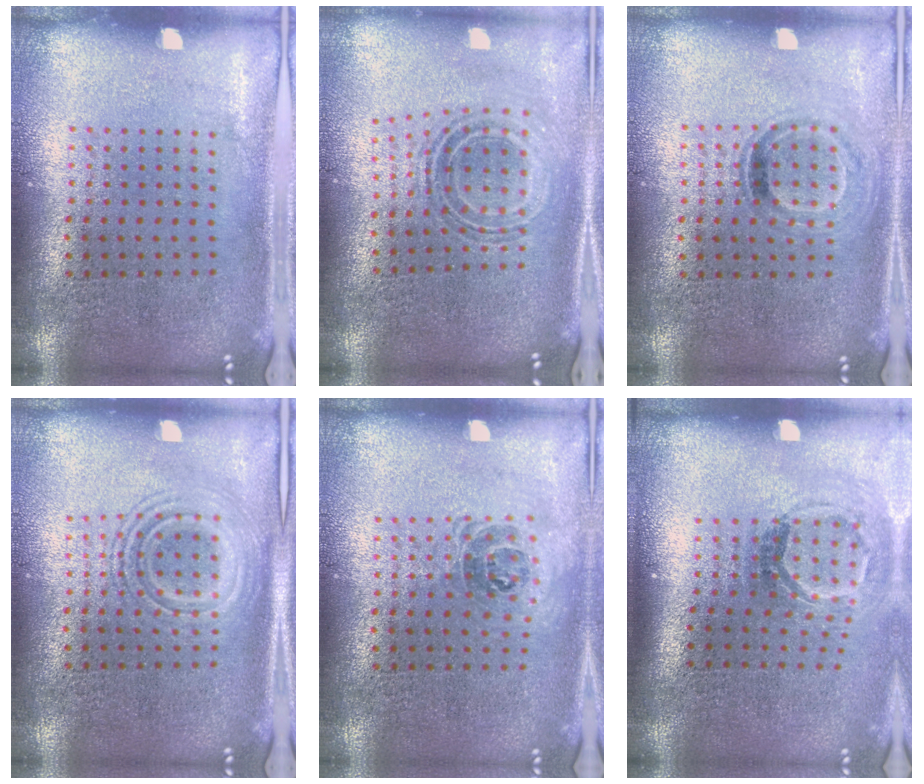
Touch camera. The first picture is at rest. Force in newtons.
{"total": 0.8, "press": 0.8, "slide": 0.3}
{"total": 1.0, "press": 0.9, "slide": 0.6}
{"total": 1.9, "press": 1.9, "slide": 0.3}
{"total": 1.1, "press": 0.9, "slide": 0.5}
{"total": 1.8, "press": 1.2, "slide": 1.4}